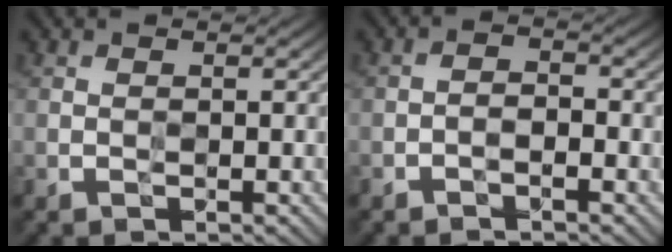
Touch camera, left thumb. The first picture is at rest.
{"total": 1.8, "force": [-1.3, 0.6, 1.2], "torque": [-0.021, 0.003, -0.028]}